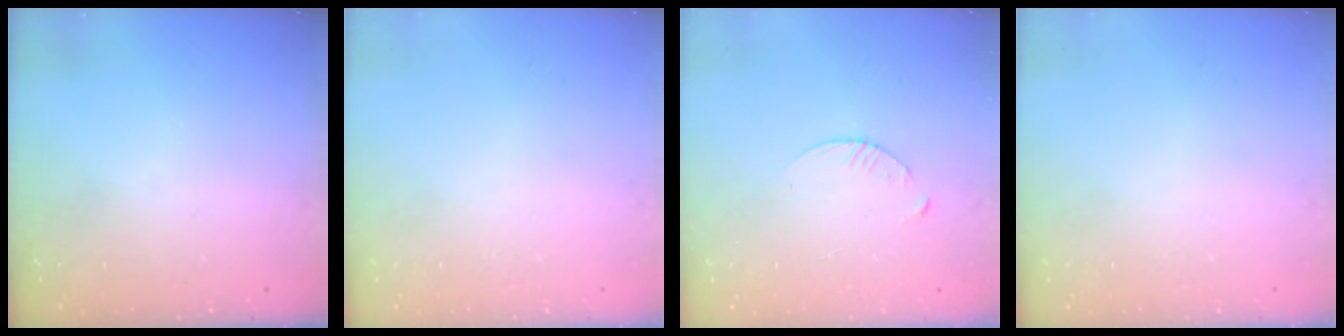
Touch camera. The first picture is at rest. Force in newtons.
{"total": 0.0}
{"total": 3.8, "press": 3.7, "slide": 0.5}
{"total": 0.0}